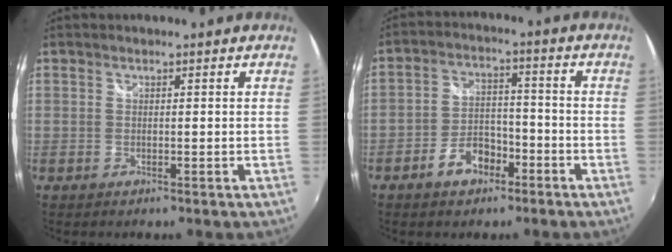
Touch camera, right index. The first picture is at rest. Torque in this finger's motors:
{"motor_torque": [0.80, -0.54, 0.35, 0.06]}